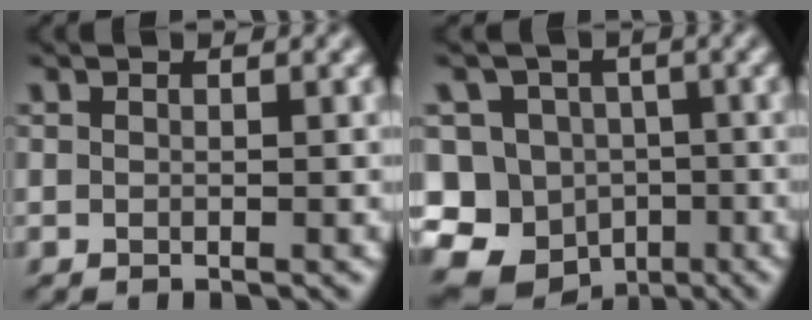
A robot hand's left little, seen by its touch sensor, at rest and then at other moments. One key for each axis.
{"total": 16.1, "fx": -6.2, "fy": 14.0, "fz": 4.9, "tx": -0.123, "ty": -0.022, "tz": -0.113}